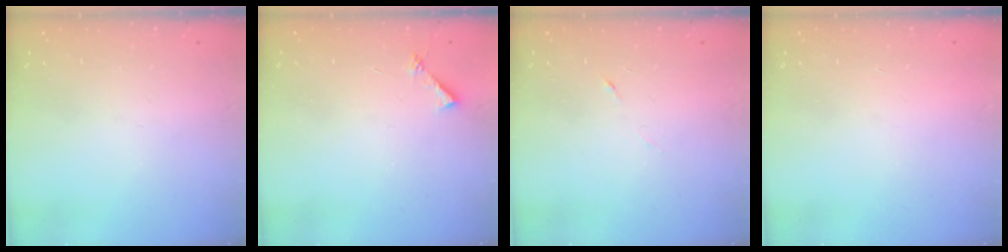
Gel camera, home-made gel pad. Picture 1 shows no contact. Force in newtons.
{"total": 5.6, "press": 5.5, "slide": 0.6}
{"total": 3.1, "press": 3.0, "slide": 1.0}
{"total": 1.6, "press": 1.6, "slide": 0.1}